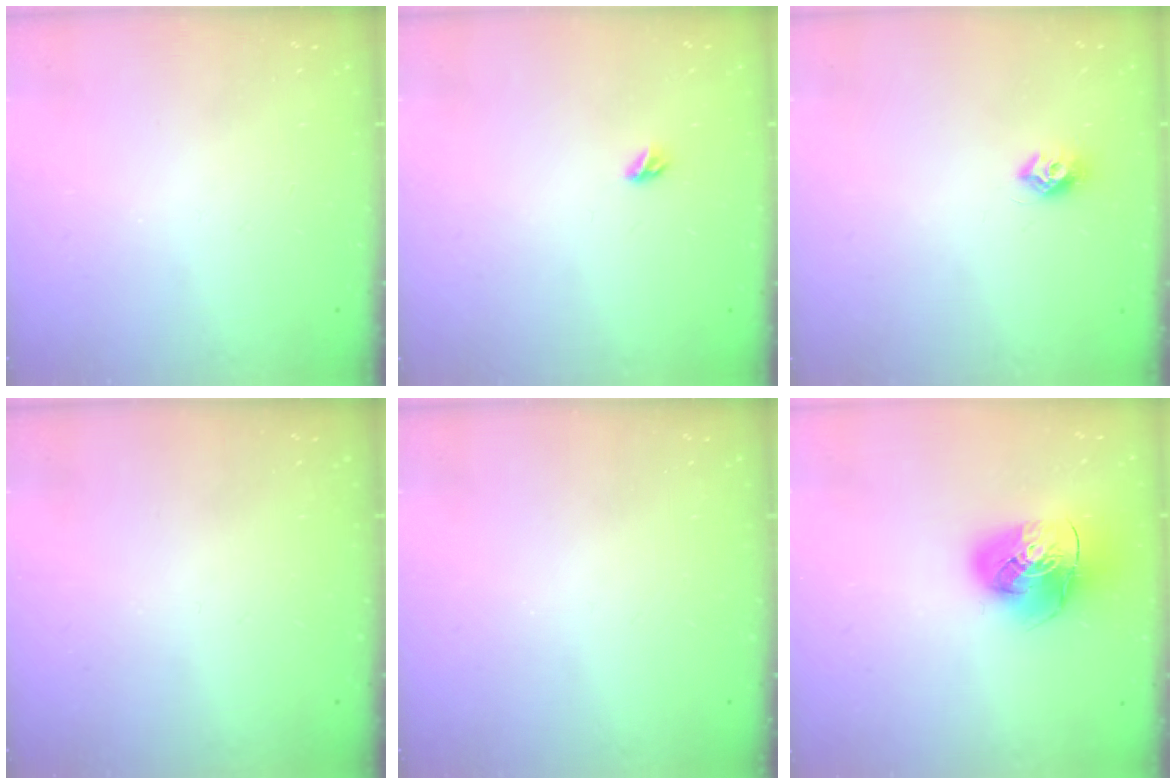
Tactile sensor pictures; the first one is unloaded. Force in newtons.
{"total": 3.5, "press": 3.4, "slide": 0.7}
{"total": 7.7, "press": 7.7, "slide": 0.7}
{"total": 0.0}
{"total": 0.0}
{"total": 13.4, "press": 13.3, "slide": 1.7}